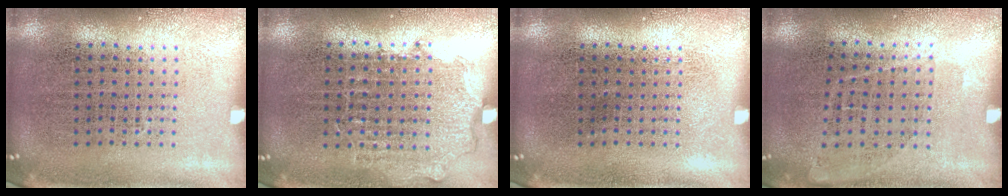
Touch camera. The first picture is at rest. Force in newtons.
{"total": 0.8, "press": 0.8, "slide": 0.2}
{"total": 0.0}
{"total": 1.1, "press": 0.9, "slide": 0.7}